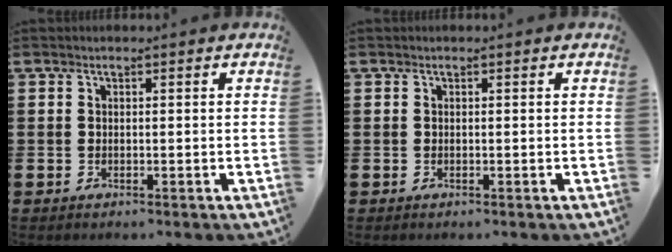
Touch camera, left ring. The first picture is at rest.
{"total": 0.0}